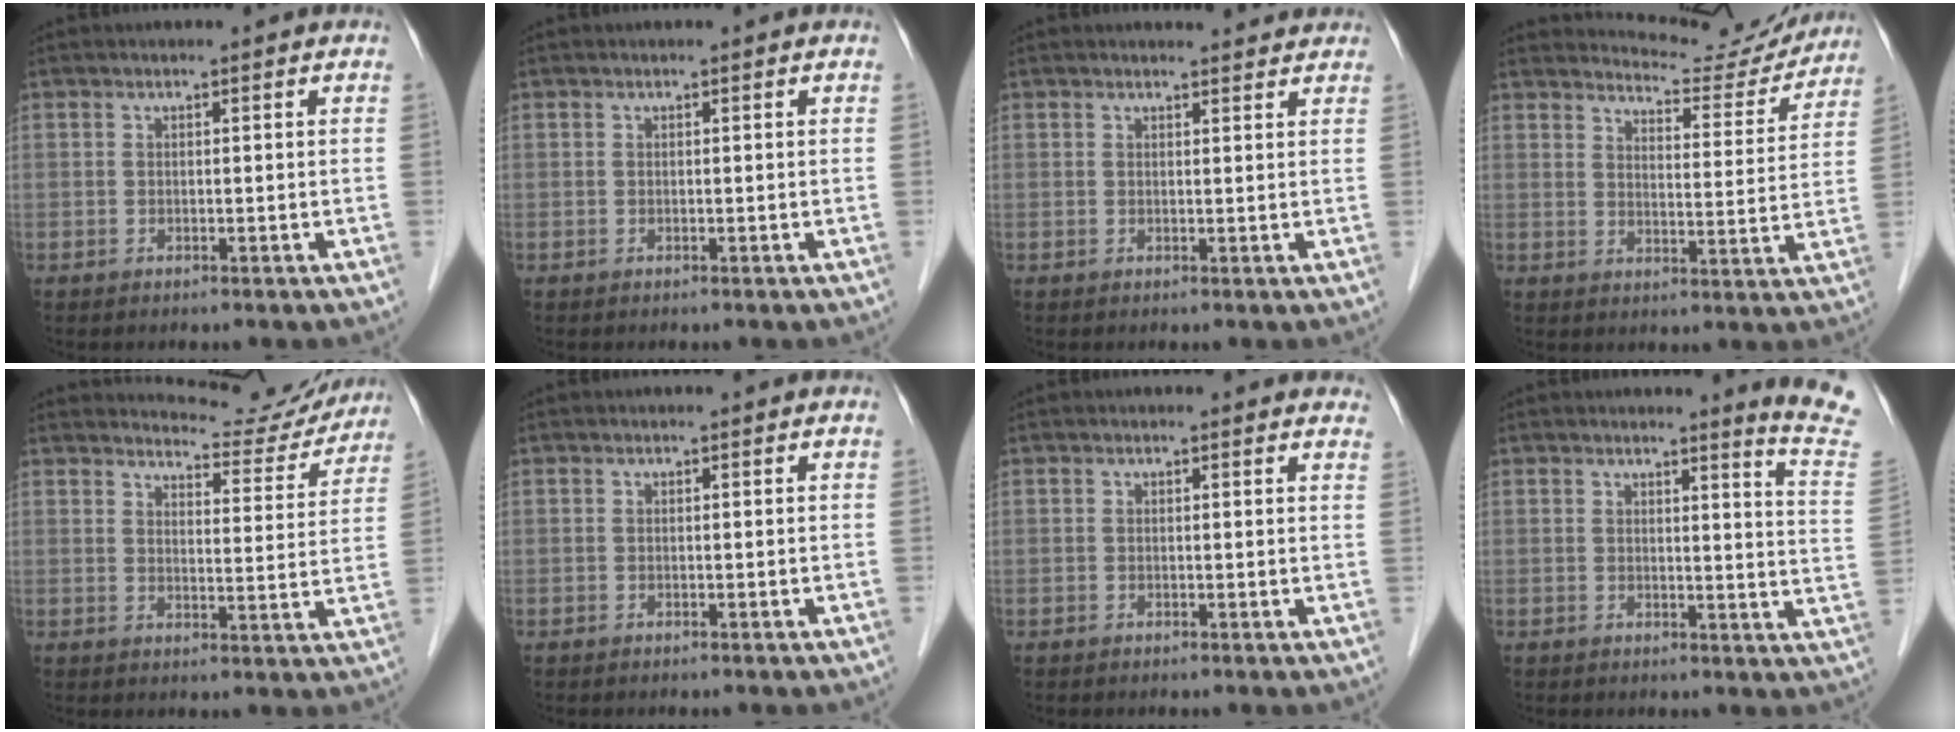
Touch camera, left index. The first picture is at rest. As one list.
[{"total": 0.0}, {"total": 3.2, "force": [3.1, 0.5, 0.4], "torque": [-0.011, 0.004, 0.031]}, {"total": 12.3, "force": [12.1, 1.8, 1.0], "torque": [-0.009, -0.020, 0.146]}, {"total": 11.2, "force": [11.0, 1.8, 0.7], "torque": [-0.001, -0.019, 0.128]}, {"total": 0.0}, {"total": 3.1, "force": [2.8, 0.9, 0.9], "torque": [-0.005, 0.001, 0.013]}, {"total": 8.3, "force": [7.8, -1.6, 2.3], "torque": [-0.024, -0.085, 0.064]}]